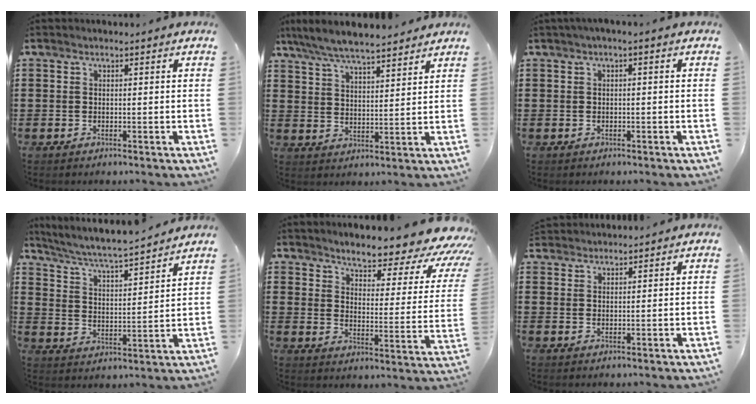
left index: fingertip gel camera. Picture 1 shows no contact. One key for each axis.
{"total": 6.2, "fx": 5.8, "fy": 0.5, "fz": 2.2, "tx": -0.064, "ty": -0.022, "tz": 0.104}
{"total": 1.1, "fx": -0.7, "fy": 0.1, "fz": 0.9, "tx": -0.013, "ty": -0.003, "tz": -0.013}
{"total": 4.8, "fx": 4.4, "fy": -0.3, "fz": 1.9, "tx": -0.058, "ty": -0.038, "tz": 0.066}
{"total": 6.5, "fx": 5.6, "fy": 0.5, "fz": 3.3, "tx": -0.065, "ty": -0.053, "tz": 0.083}
{"total": 1.9, "fx": 1.9, "fy": -0.1, "fz": -0.2, "tx": -0.001, "ty": -0.001, "tz": 0.037}